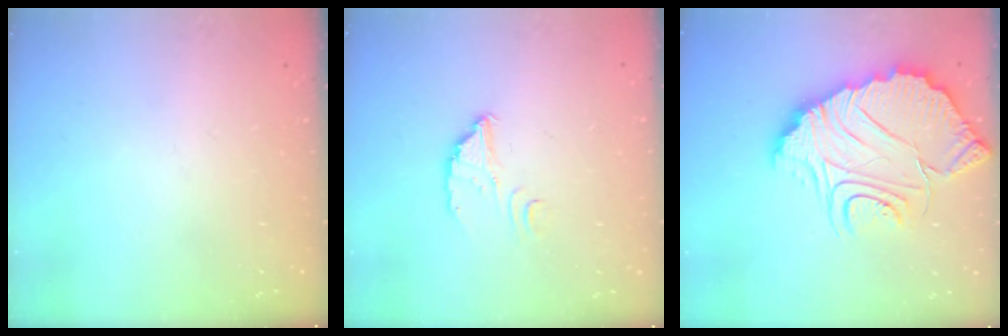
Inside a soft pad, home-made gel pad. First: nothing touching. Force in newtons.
{"total": 3.5, "press": 3.5, "slide": 0.3}
{"total": 16.6, "press": 16.5, "slide": 1.4}